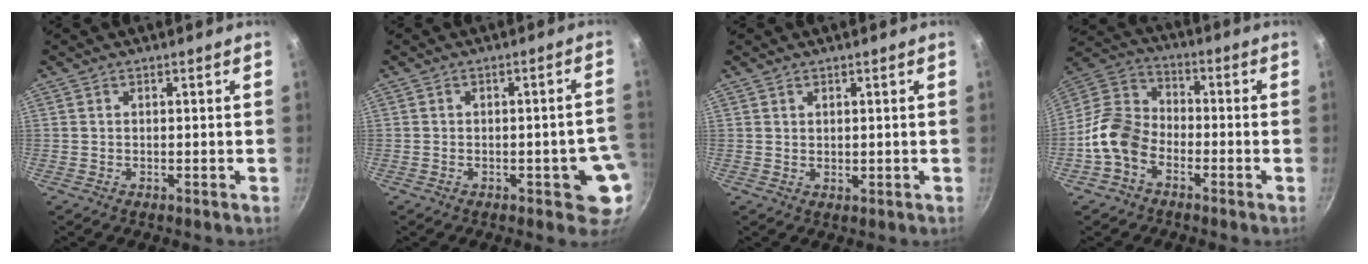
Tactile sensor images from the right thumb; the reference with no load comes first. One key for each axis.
{"total": 6.3, "fx": -1.6, "fy": 2.7, "fz": 5.4, "tx": -0.031, "ty": 0.022, "tz": -0.016}
{"total": 1.0, "fx": 0.9, "fy": 0.4, "fz": 0.3, "tx": 0.003, "ty": -0.010, "tz": 0.015}
{"total": 11.1, "fx": -4.8, "fy": 7.7, "fz": 6.3, "tx": -0.099, "ty": 0.048, "tz": -0.118}